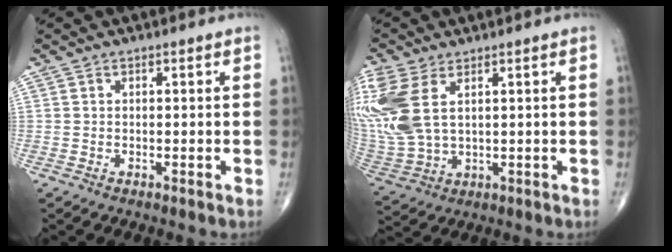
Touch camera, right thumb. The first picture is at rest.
{"total": 16.9, "force": [5.2, 9.8, 12.7], "torque": [-0.334, -0.006, 0.114]}